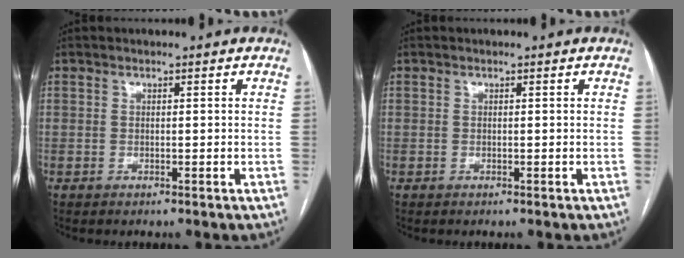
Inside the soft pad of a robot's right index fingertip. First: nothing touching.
{"total": 0.0}